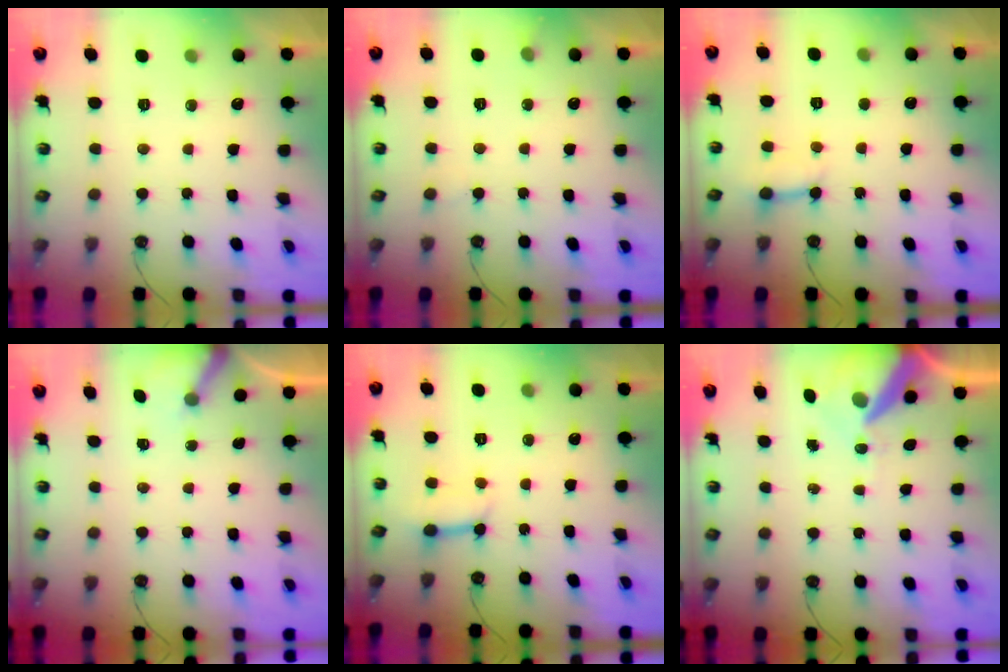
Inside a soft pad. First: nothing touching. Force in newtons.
{"total": 6.3, "press": 6.2, "slide": 0.4}
{"total": 4.1, "press": 4.1, "slide": 0.3}
{"total": 2.5, "press": 2.5, "slide": 0.3}
{"total": 5.7, "press": 5.7, "slide": 0.7}
{"total": 10.4, "press": 10.3, "slide": 1.4}